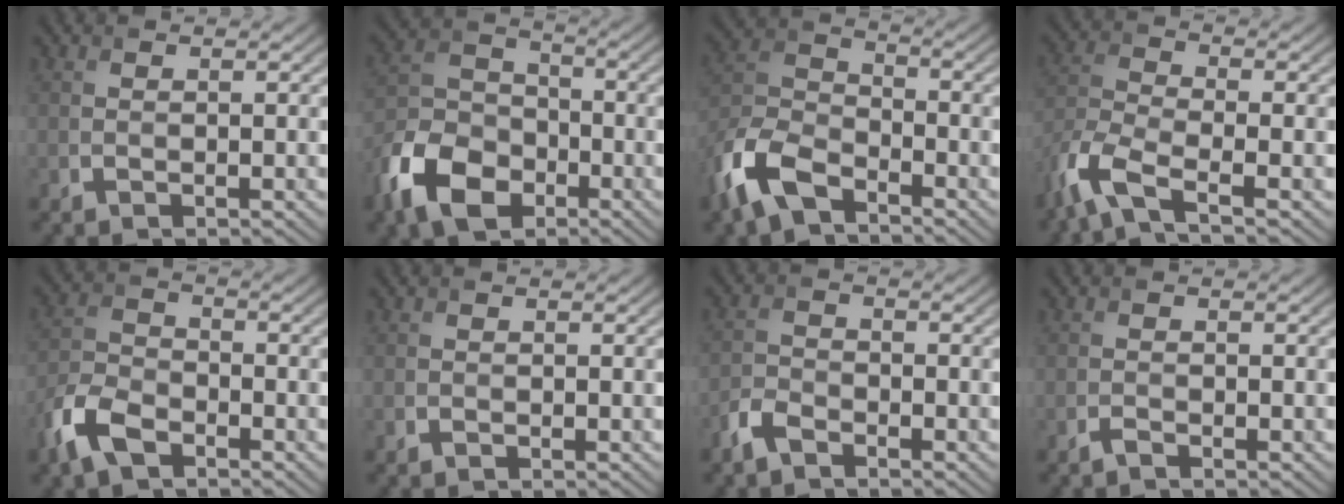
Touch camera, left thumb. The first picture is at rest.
{"total": 11.0, "force": [-6.1, 6.9, 6.0], "torque": [-0.144, -0.015, -0.139]}
{"total": 10.1, "force": [-6.5, 4.7, 6.0], "torque": [-0.143, -0.013, -0.152]}
{"total": 7.3, "force": [-4.7, 2.1, 5.2], "torque": [-0.125, -0.009, -0.115]}
{"total": 6.8, "force": [-4.3, 3.4, 4.0], "torque": [-0.093, -0.004, -0.102]}
{"total": 0.0}
{"total": 3.2, "force": [-2.5, 1.4, 1.4], "torque": [-0.035, -0.002, -0.062]}
{"total": 0.8, "force": [-0.7, 0.1, 0.4], "torque": [-0.009, 0.001, -0.015]}